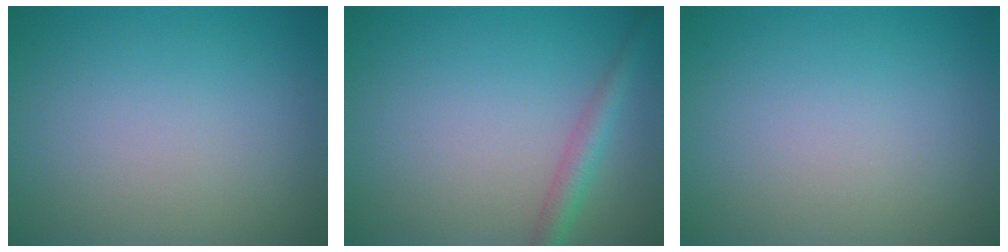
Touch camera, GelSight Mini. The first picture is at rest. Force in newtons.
{"total": 2.4, "press": 2.4, "slide": 0.1}
{"total": 0.0}